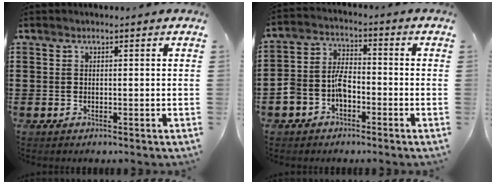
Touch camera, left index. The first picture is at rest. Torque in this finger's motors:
{"motor_torque": [0.69, 0.05, 0.27, 0.10]}